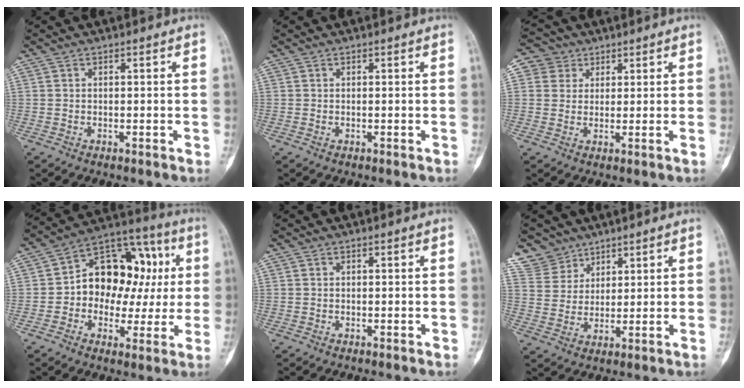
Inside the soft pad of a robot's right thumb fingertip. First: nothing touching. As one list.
[{"total": 0.0}, {"total": 4.7, "force": [2.0, 4.2, 0.1], "torque": [0.019, -0.001, 0.029]}, {"total": 17.8, "force": [1.4, 12.8, 12.3], "torque": [-0.117, 0.044, 0.014]}, {"total": 0.0}, {"total": 6.3, "force": [4.9, 3.8, -0.9], "torque": [0.045, -0.032, 0.097]}]